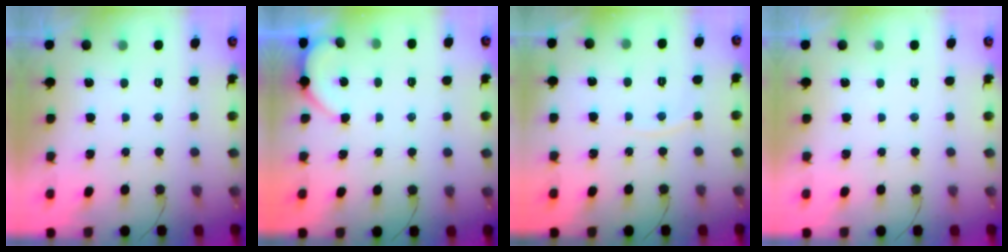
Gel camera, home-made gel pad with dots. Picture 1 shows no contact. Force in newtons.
{"total": 2.4, "press": 2.3, "slide": 0.3}
{"total": 2.9, "press": 2.8, "slide": 0.4}
{"total": 0.0}